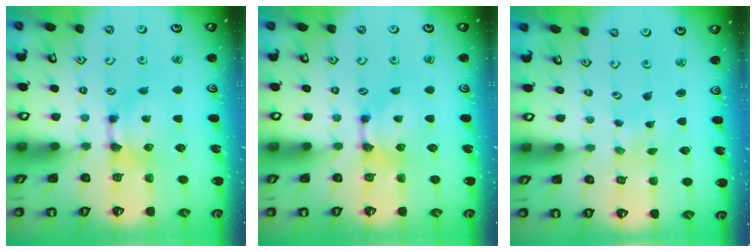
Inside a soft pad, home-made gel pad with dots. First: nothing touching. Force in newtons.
{"total": 0.0}
{"total": 6.4, "press": 6.4, "slide": 0.4}